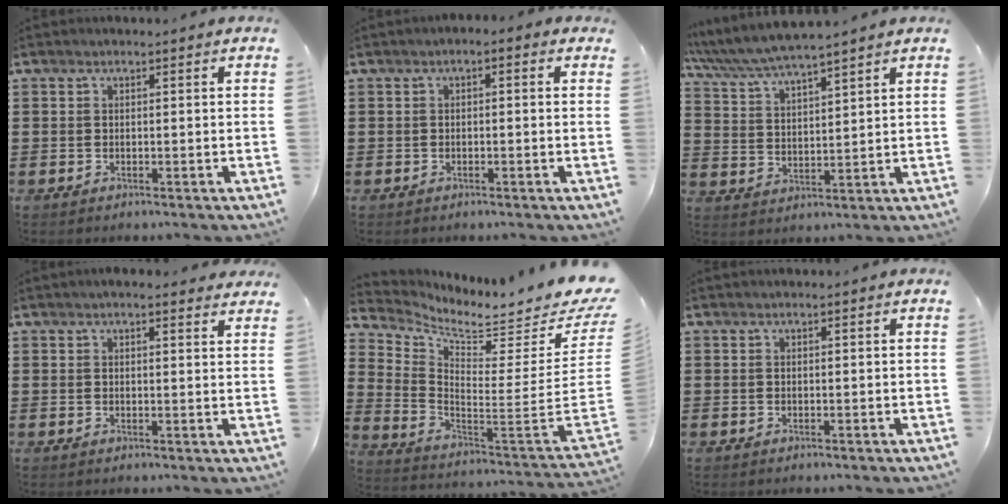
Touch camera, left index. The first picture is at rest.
{"total": 0.9, "force": [-0.7, 0.4, 0.5], "torque": [-0.012, 0.000, -0.014]}
{"total": 5.0, "force": [4.7, -0.1, 1.7], "torque": [-0.052, -0.025, 0.080]}
{"total": 2.3, "force": [2.2, 0.2, 0.8], "torque": [-0.020, 0.001, 0.040]}
{"total": 4.6, "force": [3.8, 0.5, 2.5], "torque": [-0.070, -0.055, 0.055]}
{"total": 0.0}